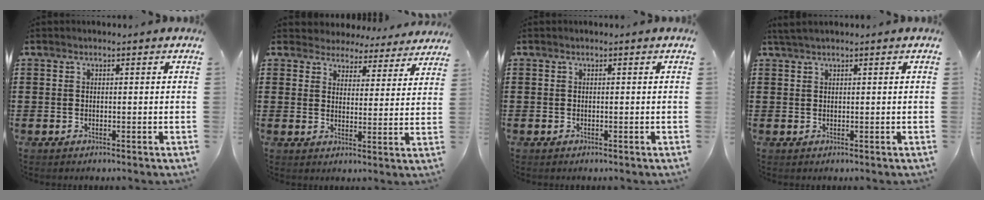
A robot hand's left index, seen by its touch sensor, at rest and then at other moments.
{"total": 4.3, "force": [4.2, 0.8, -0.3], "torque": [-0.020, -0.025, 0.073]}
{"total": 0.0}
{"total": 1.3, "force": [1.1, 0.0, 0.7], "torque": [-0.015, 0.001, 0.021]}